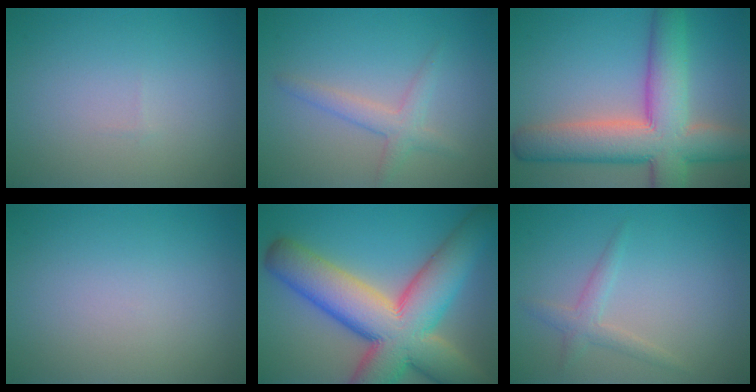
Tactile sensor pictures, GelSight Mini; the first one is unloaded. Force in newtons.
{"total": 2.3, "press": 2.3, "slide": 0.1}
{"total": 10.6, "press": 10.6, "slide": 0.6}
{"total": 0.0}
{"total": 14.6, "press": 14.6, "slide": 1.1}
{"total": 1.8, "press": 1.8, "slide": 0.1}